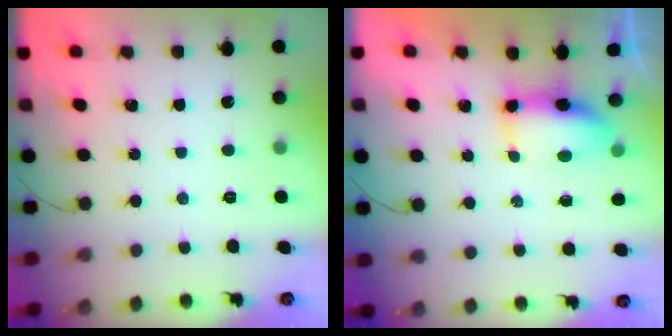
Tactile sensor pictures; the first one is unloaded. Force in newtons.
{"total": 8.1, "press": 7.5, "slide": 2.9}